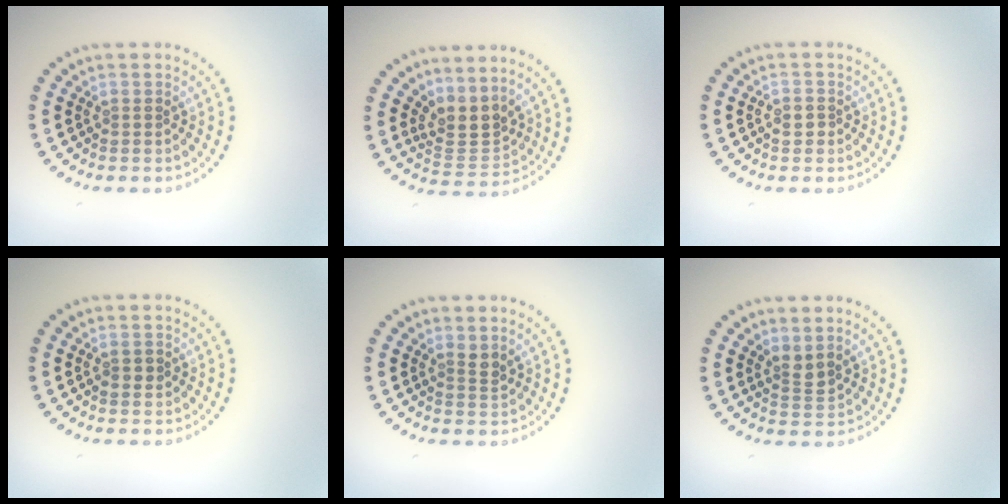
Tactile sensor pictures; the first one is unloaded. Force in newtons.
{"total": 3.0, "press": 2.2, "slide": 2.0}
{"total": 1.0, "press": 1.0, "slide": 0.1}
{"total": 1.2, "press": 1.2, "slide": 0.1}
{"total": 1.2, "press": 1.0, "slide": 0.7}
{"total": 1.6, "press": 1.3, "slide": 1.0}